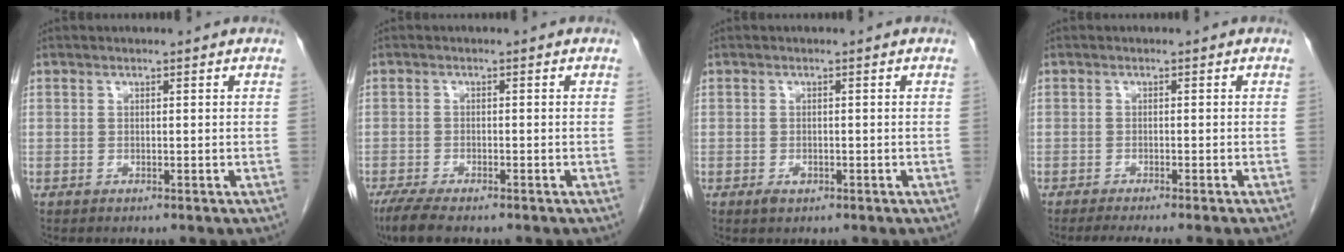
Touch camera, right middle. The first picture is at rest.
{"total": 5.5, "force": [-4.1, 1.4, 3.3], "torque": [-0.065, -0.015, -0.068]}
{"total": 1.3, "force": [-0.6, 0.7, 0.9], "torque": [-0.016, 0.000, -0.006]}
{"total": 5.7, "force": [-4.9, -0.9, 2.8], "torque": [-0.023, -0.012, -0.071]}